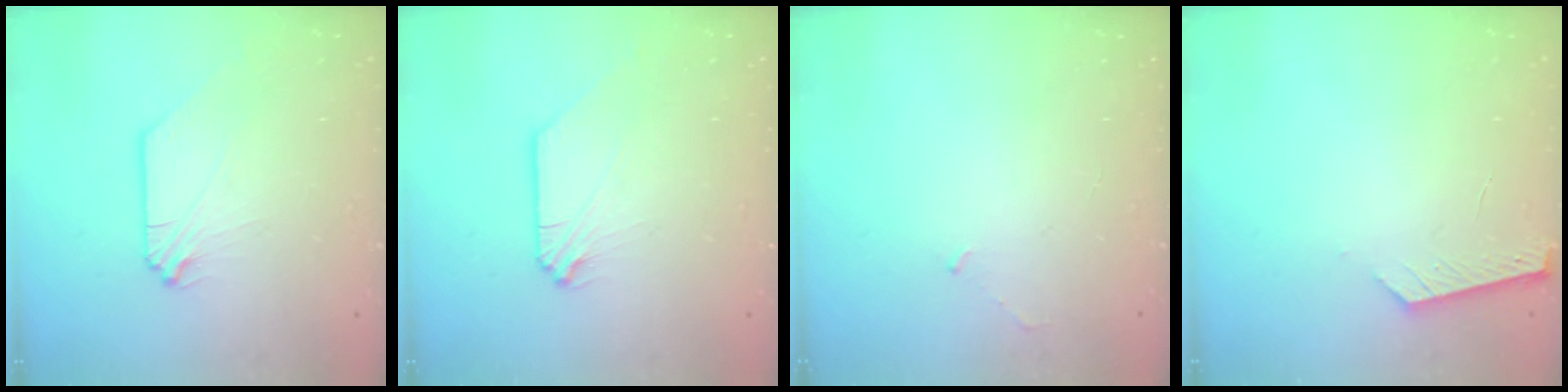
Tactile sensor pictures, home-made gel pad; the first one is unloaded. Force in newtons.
{"total": 0.0}
{"total": 2.5, "press": 2.4, "slide": 0.6}
{"total": 3.7, "press": 3.7, "slide": 0.4}